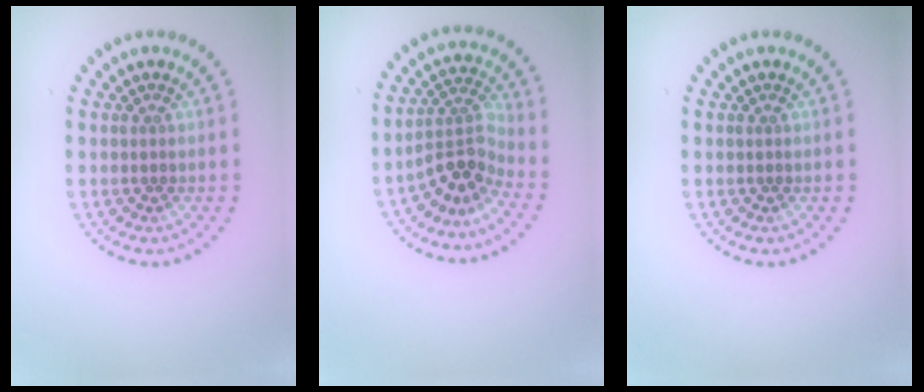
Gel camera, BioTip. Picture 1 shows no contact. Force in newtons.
{"total": 3.7, "press": 2.6, "slide": 2.6}
{"total": 0.0}